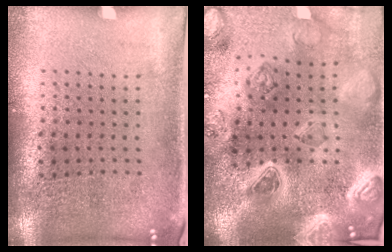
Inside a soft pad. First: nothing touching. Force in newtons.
{"total": 5.2, "press": 4.4, "slide": 2.9}